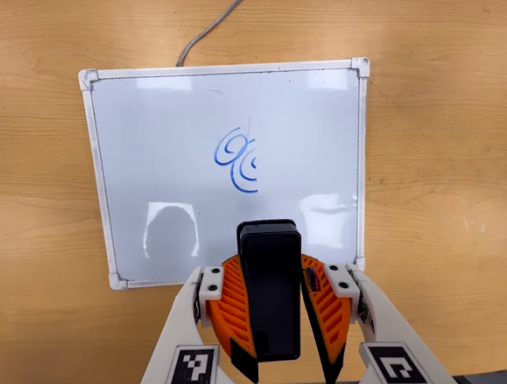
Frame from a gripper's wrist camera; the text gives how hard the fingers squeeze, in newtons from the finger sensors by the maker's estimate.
{"total": 10.5, "left": 9.6, "right": 11.4}